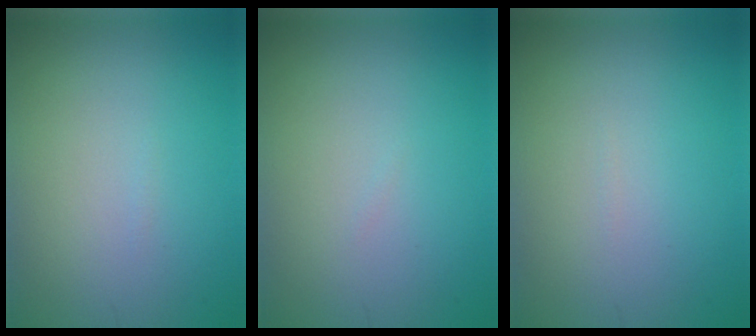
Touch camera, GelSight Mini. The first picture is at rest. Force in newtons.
{"total": 0.0}
{"total": 0.0}